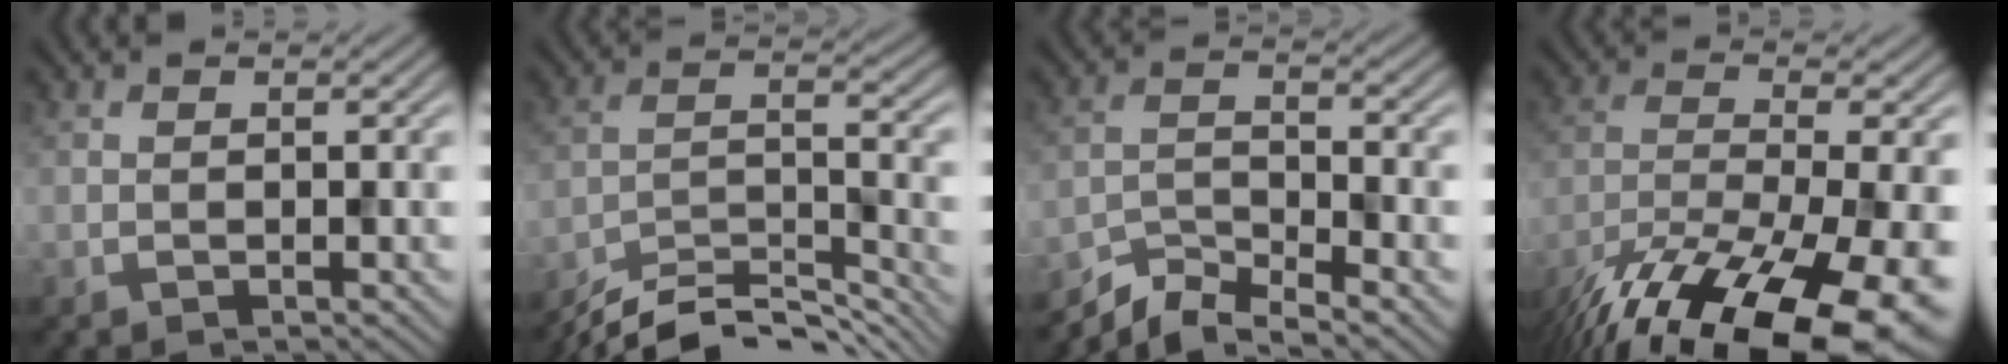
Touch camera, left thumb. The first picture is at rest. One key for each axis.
{"total": 10.4, "fx": -9.3, "fy": 2.2, "fz": 4.3, "tx": -0.077, "ty": -0.002, "tz": -0.156}
{"total": 5.7, "fx": -5.0, "fy": 1.1, "fz": 2.5, "tx": -0.050, "ty": -0.007, "tz": -0.101}
{"total": 18.9, "fx": -13.4, "fy": 5.8, "fz": 12.1, "tx": -0.246, "ty": -0.069, "tz": -0.199}